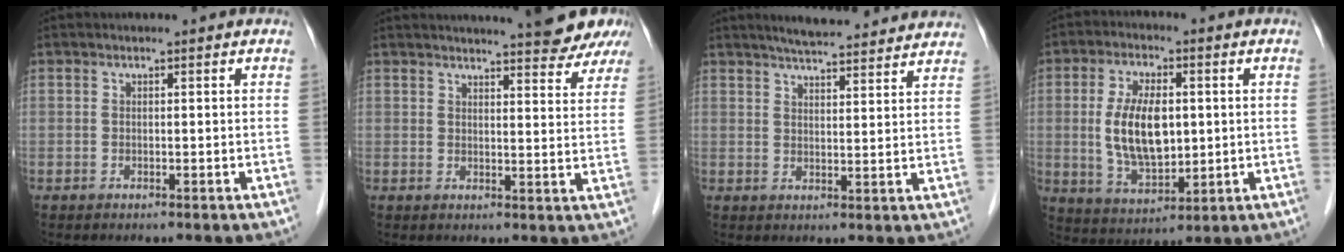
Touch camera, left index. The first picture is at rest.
{"total": 17.5, "force": [15.8, 2.9, 6.9], "torque": [-0.087, -0.009, 0.182]}
{"total": 14.1, "force": [12.8, 1.9, 5.4], "torque": [-0.073, 0.016, 0.165]}
{"total": 10.2, "force": [0.4, 4.7, 9.0], "torque": [-0.187, 0.001, 0.017]}